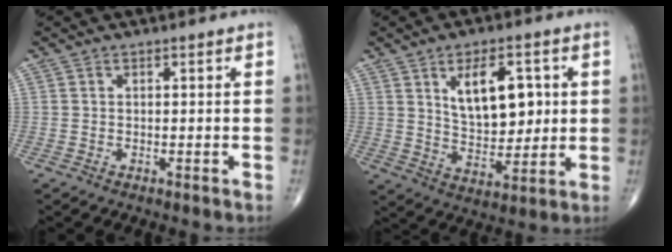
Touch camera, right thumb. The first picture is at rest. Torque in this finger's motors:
{"motor_torque": [0.02, 0.17, 0.27, 0.13, 0.19]}